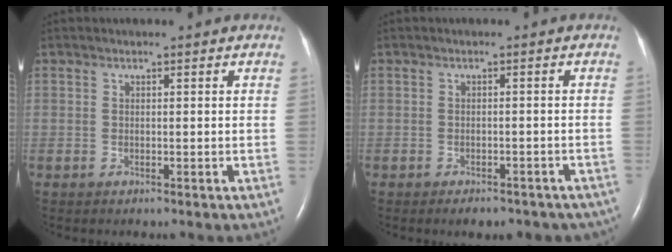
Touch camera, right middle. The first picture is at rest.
{"total": 7.5, "force": [-6.3, 3.1, 2.8], "torque": [-0.028, 0.003, -0.061]}